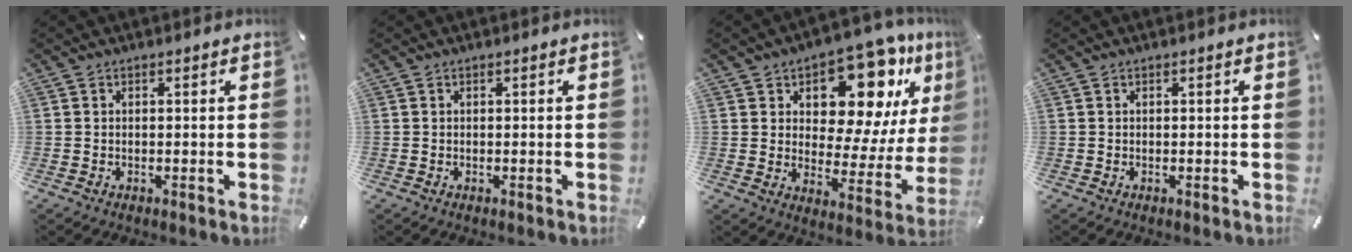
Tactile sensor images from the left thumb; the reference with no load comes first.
{"total": 0.0}
{"total": 16.6, "force": [11.0, 8.3, 9.2], "torque": [-0.135, -0.091, 0.188]}
{"total": 0.0}